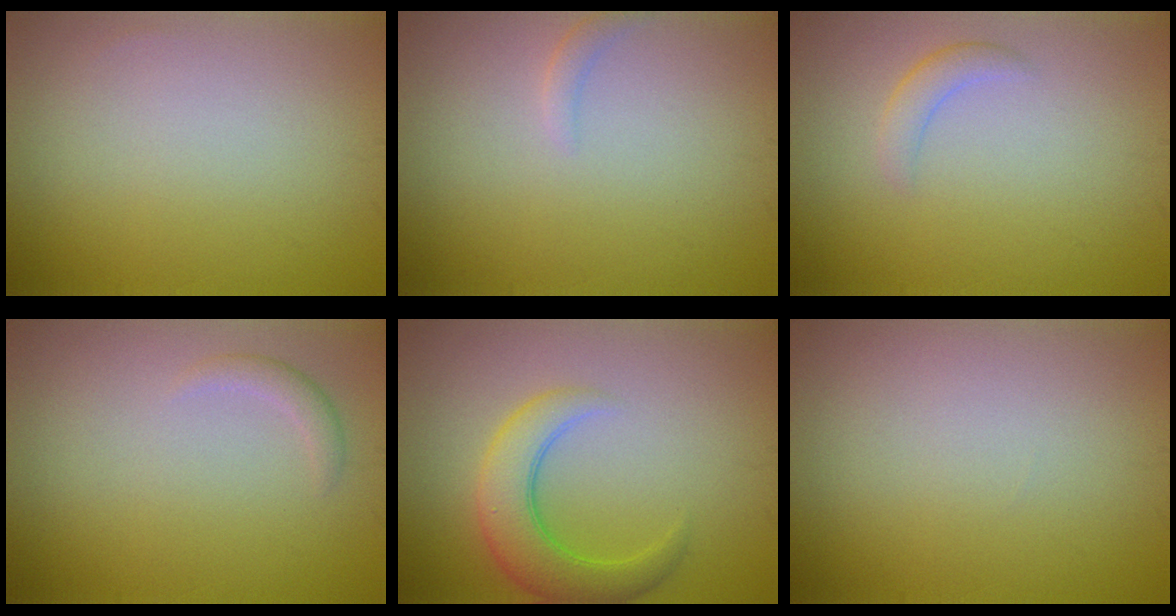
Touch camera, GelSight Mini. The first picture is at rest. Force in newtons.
{"total": 0.9, "press": 0.8, "slide": 0.1}
{"total": 1.6, "press": 1.6, "slide": 0.0}
{"total": 1.2, "press": 1.2, "slide": 0.1}
{"total": 5.0, "press": 5.0, "slide": 0.3}
{"total": 0.0}